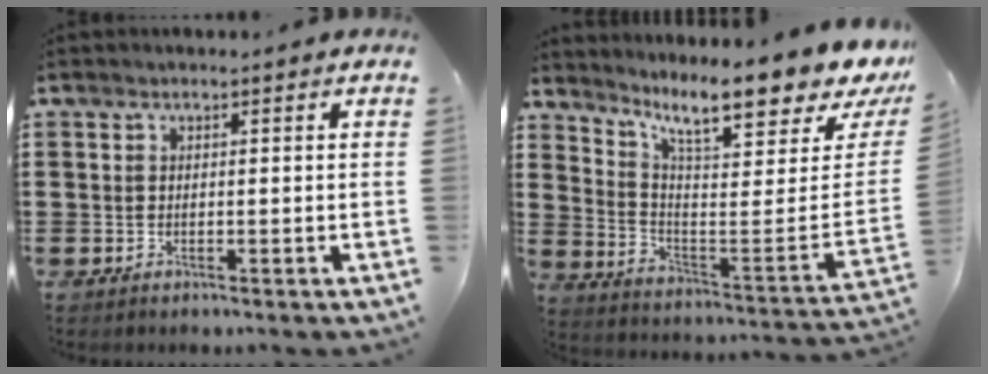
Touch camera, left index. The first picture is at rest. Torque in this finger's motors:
{"motor_torque": [0.85, 0.12, 0.39, 0.14]}